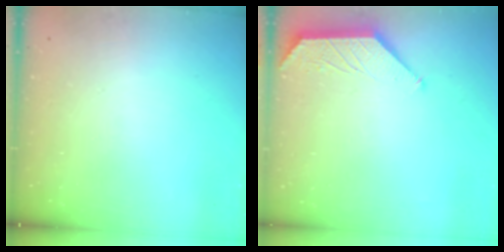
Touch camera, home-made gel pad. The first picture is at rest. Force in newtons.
{"total": 0.7, "press": 0.7, "slide": 0.1}